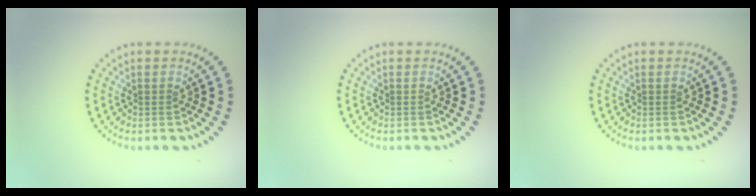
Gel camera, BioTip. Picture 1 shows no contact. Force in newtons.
{"total": 0.0}
{"total": 0.0}